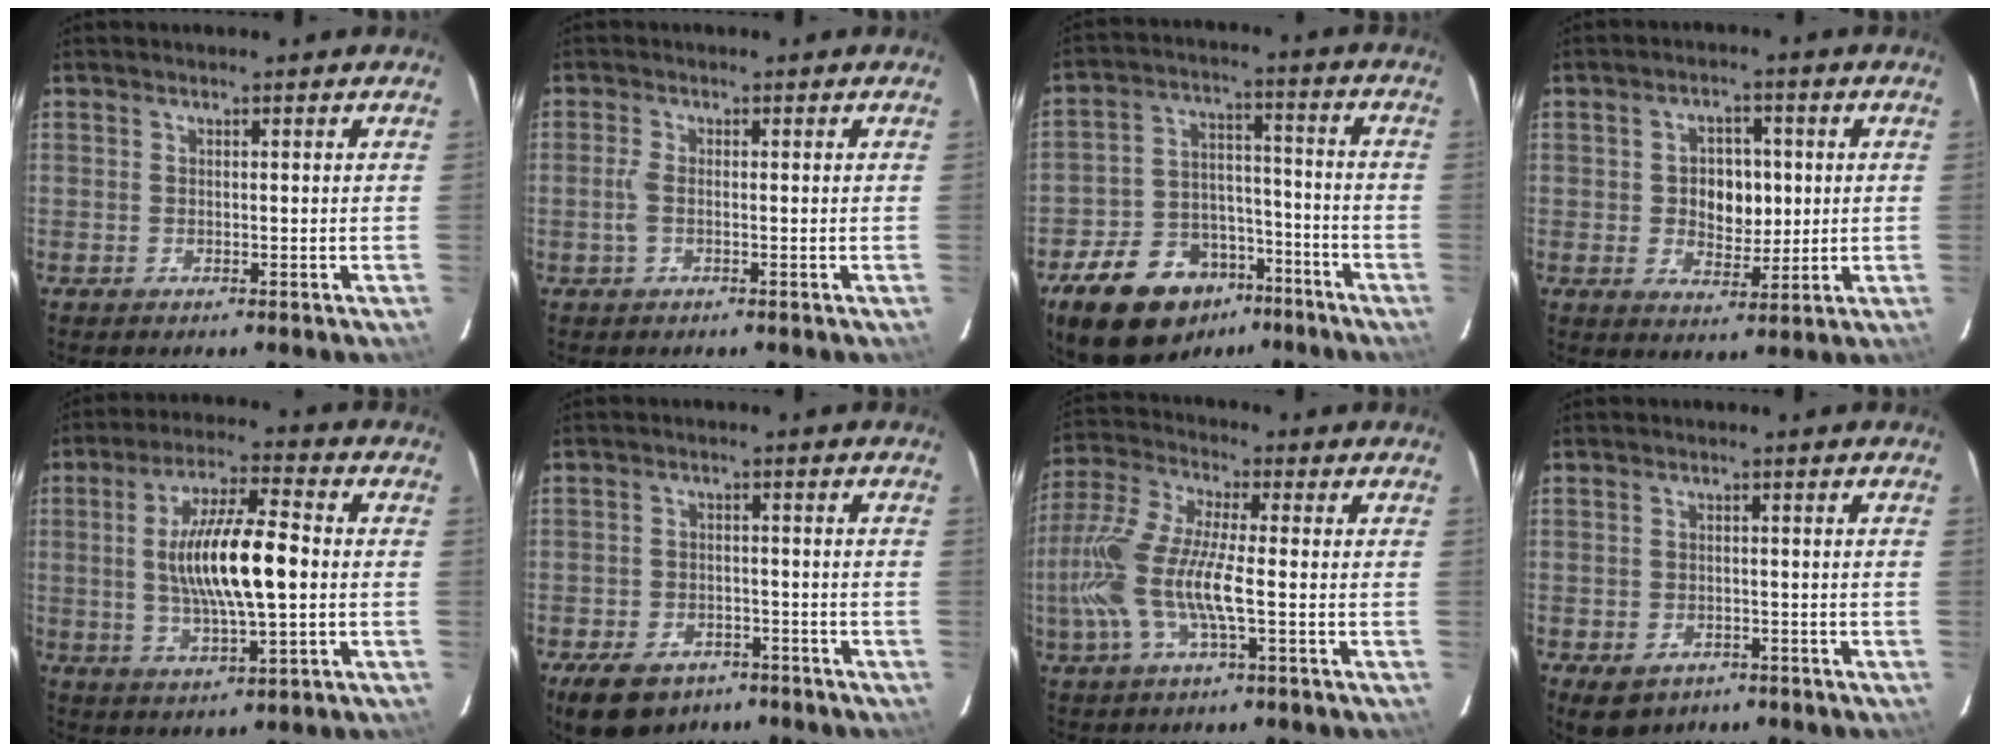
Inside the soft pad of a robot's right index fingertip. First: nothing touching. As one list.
[{"total": 2.3, "force": [-0.6, 1.0, 2.1], "torque": [-0.050, 0.001, -0.012]}, {"total": 17.9, "force": [-11.5, 11.1, 7.9], "torque": [-0.178, 0.036, -0.164]}, {"total": 7.2, "force": [0.4, 5.3, 4.9], "torque": [-0.086, 0.010, 0.013]}, {"total": 14.4, "force": [0.0, 3.5, 14.0], "torque": [-0.258, 0.003, 0.002]}, {"total": 11.3, "force": [-7.7, 6.7, 4.8], "torque": [-0.119, 0.005, -0.109]}, {"total": 15.5, "force": [-2.7, 3.4, 14.9], "torque": [-0.299, -0.006, -0.058]}, {"total": 5.7, "force": [-3.3, 4.0, 2.4], "torque": [-0.052, -0.006, -0.041]}]